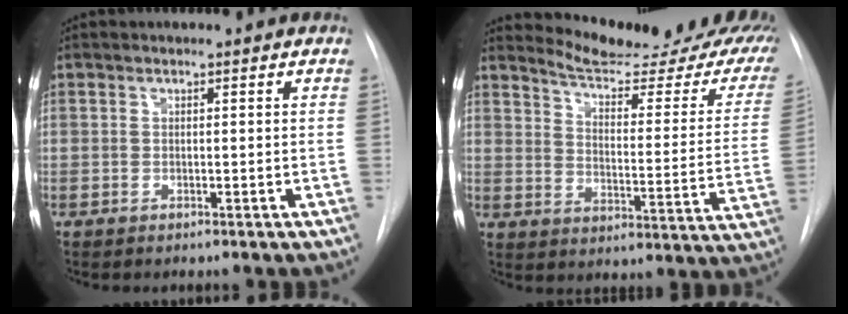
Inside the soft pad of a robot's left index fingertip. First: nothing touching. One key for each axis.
{"total": 19.6, "fx": 17.9, "fy": 2.7, "fz": 7.5, "tx": -0.088, "ty": -0.092, "tz": 0.211}